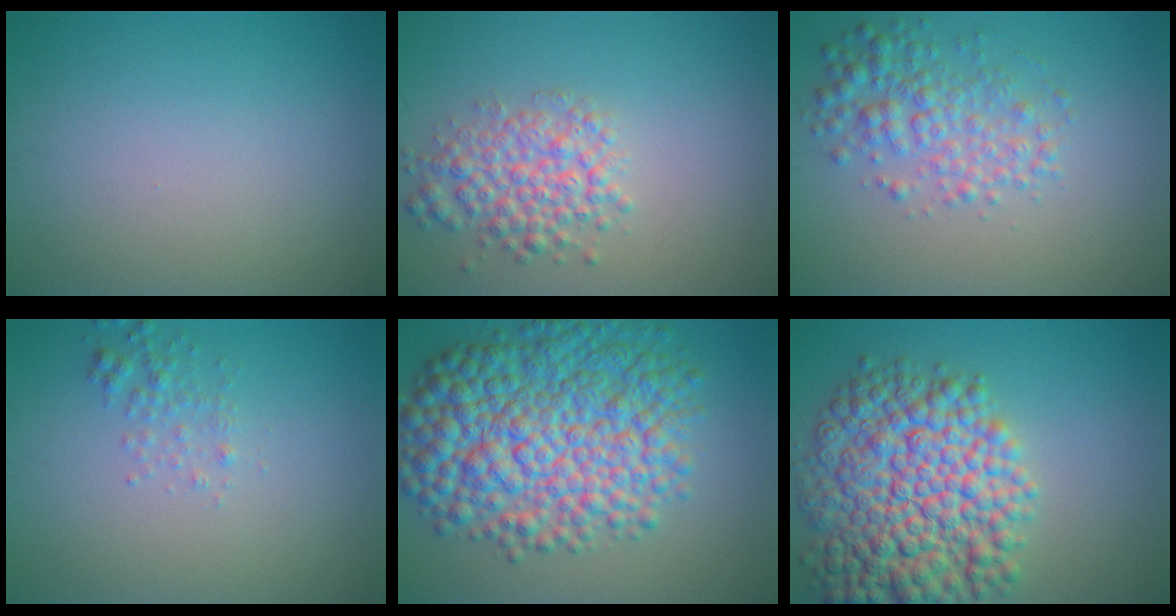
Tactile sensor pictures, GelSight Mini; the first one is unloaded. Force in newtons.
{"total": 4.0, "press": 4.0, "slide": 0.2}
{"total": 3.9, "press": 3.9, "slide": 0.0}
{"total": 1.6, "press": 1.5, "slide": 0.2}
{"total": 11.8, "press": 11.8, "slide": 0.2}
{"total": 11.6, "press": 11.6, "slide": 0.3}